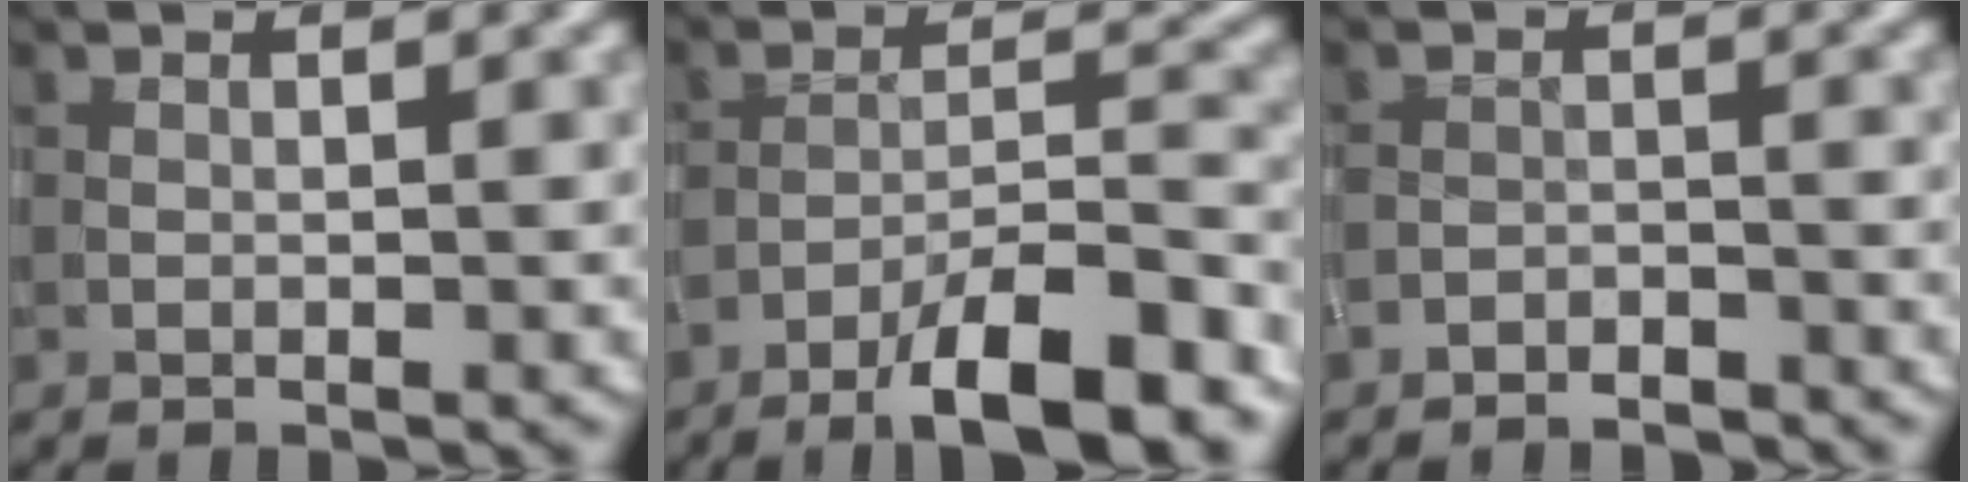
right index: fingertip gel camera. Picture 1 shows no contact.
{"total": 8.6, "force": [-6.2, 1.5, 5.8], "torque": [-0.087, 0.014, -0.099]}
{"total": 2.3, "force": [-2.3, 0.4, 0.0], "torque": [0.006, 0.002, -0.040]}